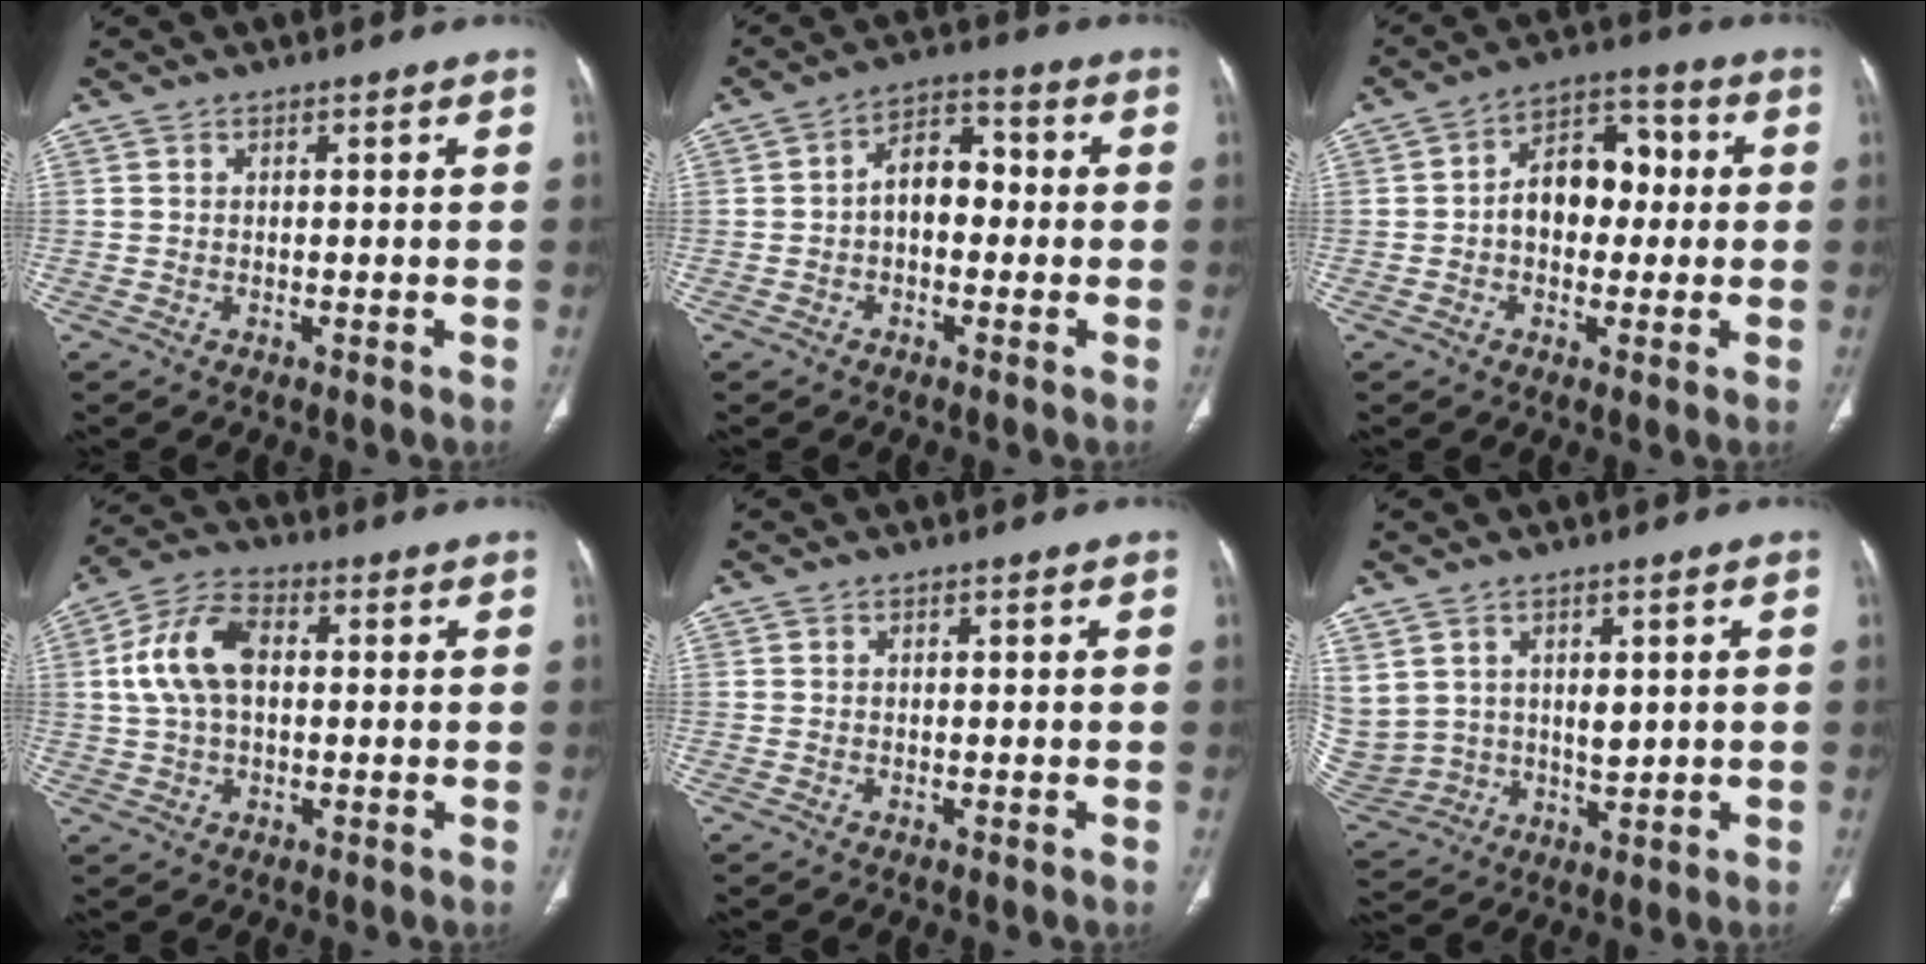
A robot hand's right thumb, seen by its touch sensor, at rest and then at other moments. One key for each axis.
{"total": 7.5, "fx": -0.7, "fy": 5.0, "fz": 5.6, "tx": -0.067, "ty": 0.031, "tz": -0.022}
{"total": 10.7, "fx": 0.1, "fy": 7.4, "fz": 7.7, "tx": -0.085, "ty": 0.034, "tz": -0.007}
{"total": 10.6, "fx": 1.3, "fy": 6.5, "fz": 8.3, "tx": -0.169, "ty": 0.025, "tz": 0.022}
{"total": 0.0}
{"total": 12.4, "fx": 3.8, "fy": 9.8, "fz": 6.5, "tx": -0.141, "ty": -0.008, "tz": 0.105}